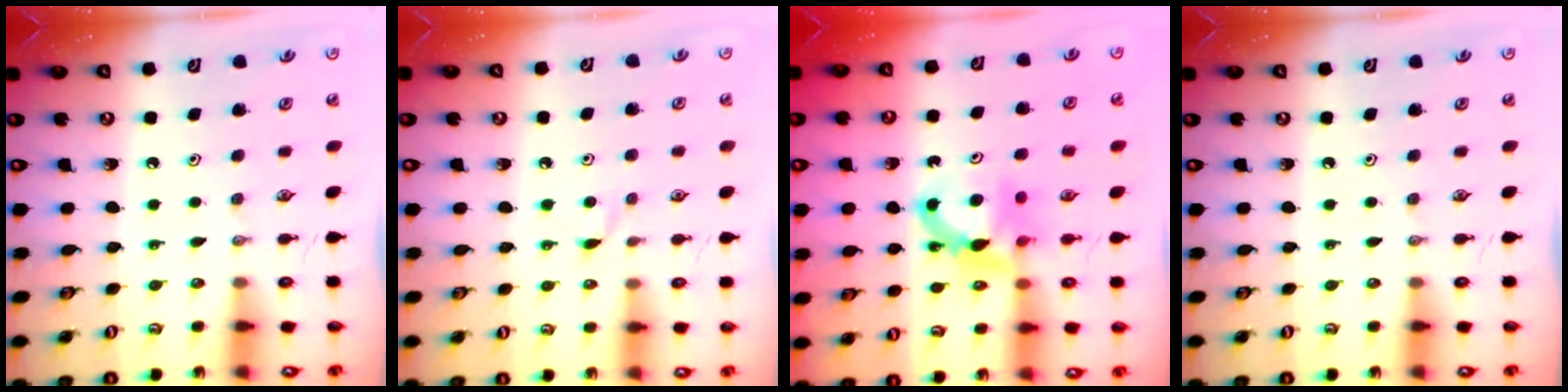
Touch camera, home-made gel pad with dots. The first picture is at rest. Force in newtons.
{"total": 3.8, "press": 3.8, "slide": 0.5}
{"total": 7.3, "press": 7.3, "slide": 0.3}
{"total": 0.0}